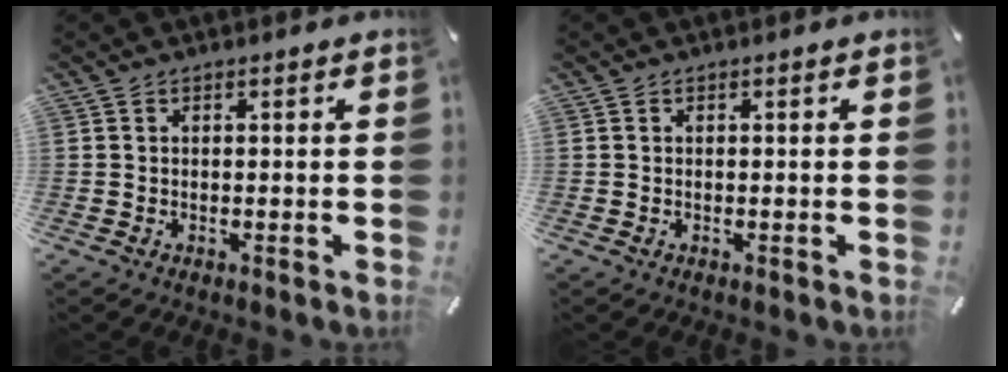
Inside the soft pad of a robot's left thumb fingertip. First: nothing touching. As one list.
[{"total": 0.0}]